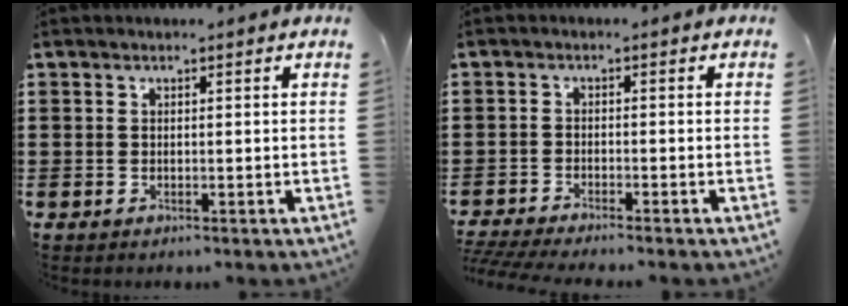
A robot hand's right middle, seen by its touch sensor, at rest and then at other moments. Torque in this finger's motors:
{"motor_torque": [1.81, -0.32, 0.49, 0.18]}